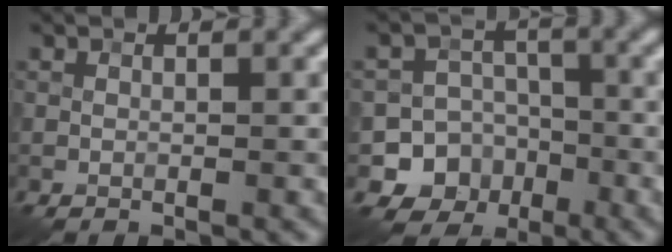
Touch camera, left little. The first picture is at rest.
{"total": 9.0, "force": [-4.1, 7.9, 1.2], "torque": [0.007, -0.020, -0.083]}